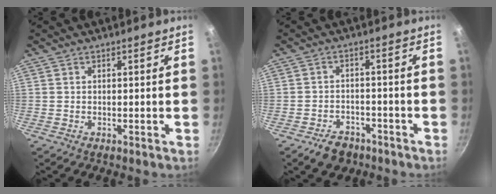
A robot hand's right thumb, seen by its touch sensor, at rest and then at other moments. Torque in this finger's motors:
{"motor_torque": [0.88, 0.38, 0.08, -0.12, -0.01]}